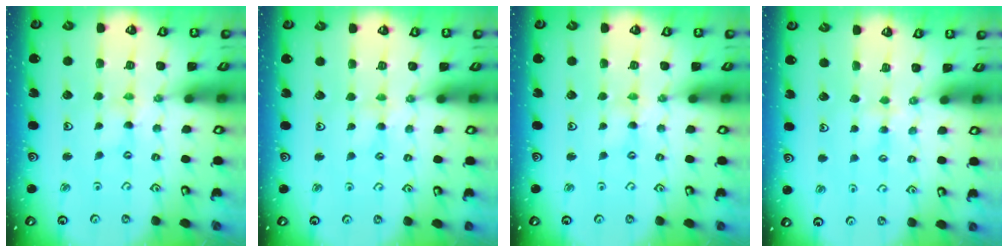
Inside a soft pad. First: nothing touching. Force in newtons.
{"total": 2.3, "press": 2.3, "slide": 0.4}
{"total": 2.4, "press": 2.3, "slide": 0.4}
{"total": 2.4, "press": 2.3, "slide": 0.4}